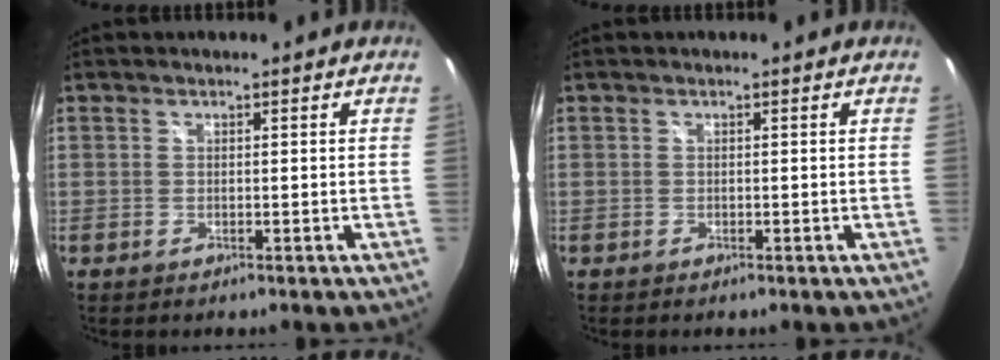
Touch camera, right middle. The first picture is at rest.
{"total": 0.0}